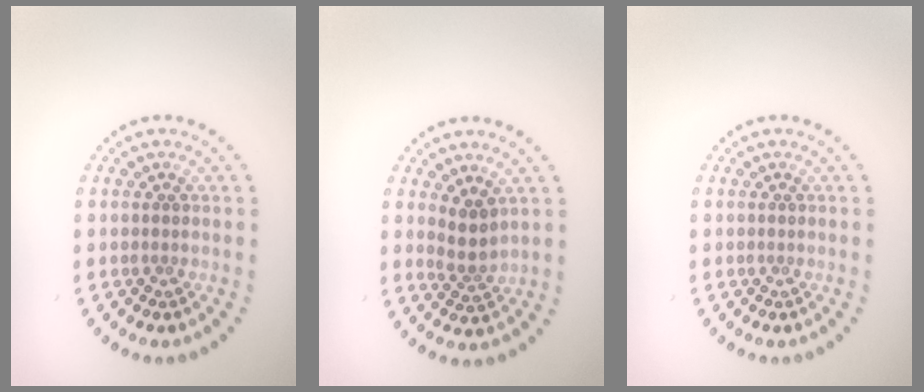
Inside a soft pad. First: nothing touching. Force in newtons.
{"total": 2.2, "press": 1.8, "slide": 1.3}
{"total": 0.0}